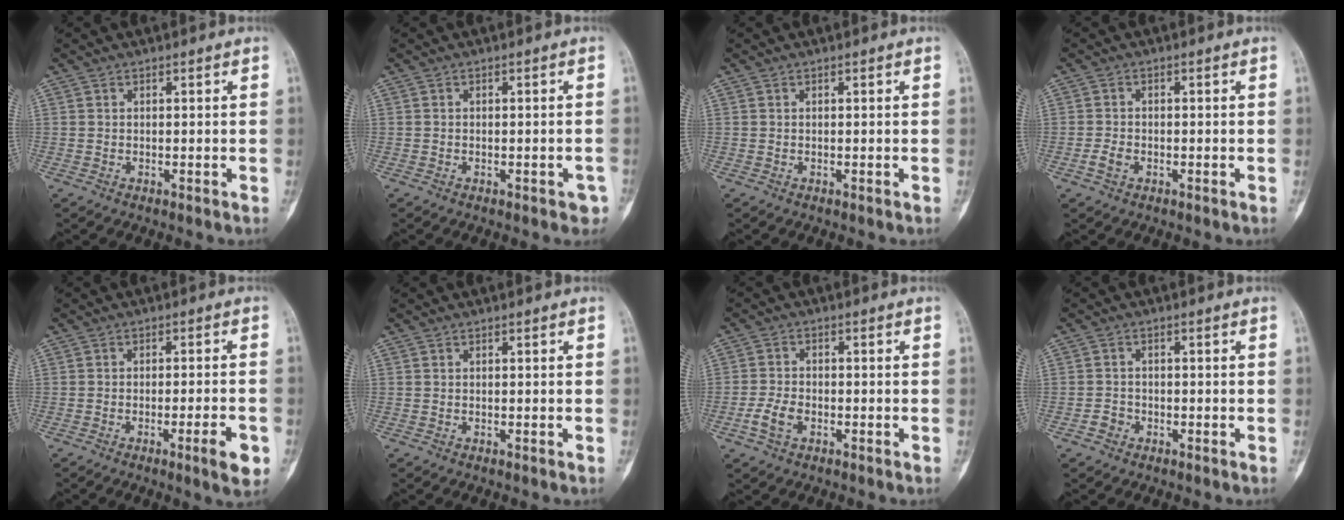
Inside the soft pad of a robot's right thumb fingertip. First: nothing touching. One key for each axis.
{"total": 2.6, "fx": -1.3, "fy": 1.1, "fz": 1.9, "tx": -0.007, "ty": 0.007, "tz": -0.015}
{"total": 0.0}
{"total": 2.2, "fx": -1.0, "fy": 1.4, "fz": 1.3, "tx": -0.025, "ty": 0.007, "tz": -0.021}
{"total": 5.8, "fx": -2.6, "fy": 0.8, "fz": 5.2, "tx": -0.068, "ty": 0.005, "tz": -0.035}
{"total": 0.0}
{"total": 4.3, "fx": -1.9, "fy": 2.6, "fz": 2.8, "tx": -0.058, "ty": 0.012, "tz": -0.038}
{"total": 2.0, "fx": -1.2, "fy": 1.6, "fz": 0.4, "tx": 0.000, "ty": 0.011, "tz": -0.024}